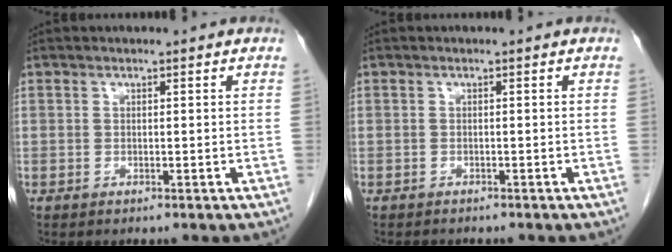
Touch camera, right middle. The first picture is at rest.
{"total": 2.1, "force": [-1.9, 0.8, 0.6], "torque": [-0.015, -0.004, -0.023]}